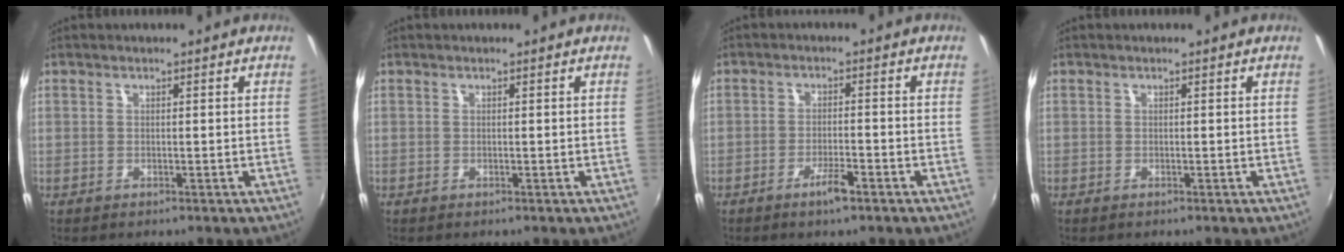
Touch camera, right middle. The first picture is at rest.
{"total": 0.0}
{"total": 3.5, "force": [-2.5, 0.7, 2.4], "torque": [-0.055, -0.004, -0.044]}
{"total": 0.0}